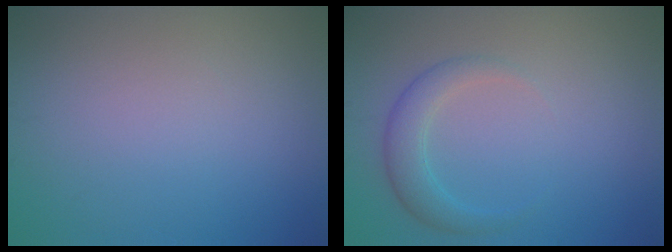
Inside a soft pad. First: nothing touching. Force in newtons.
{"total": 2.7, "press": 2.6, "slide": 0.4}